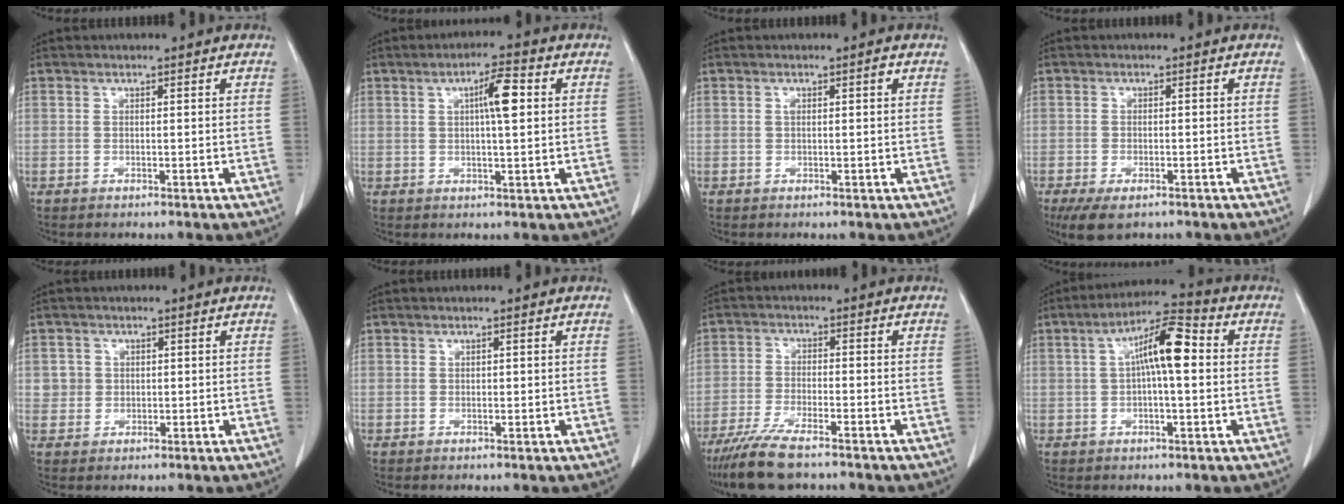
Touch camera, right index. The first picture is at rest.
{"total": 5.3, "force": [1.2, 0.6, 5.1], "torque": [-0.086, 0.007, 0.019]}
{"total": 1.2, "force": [0.4, 0.3, 1.0], "torque": [-0.015, 0.009, 0.008]}
{"total": 5.6, "force": [-3.9, 2.1, 3.4], "torque": [-0.061, -0.012, -0.059]}
{"total": 2.3, "force": [0.4, 2.3, 0.0], "torque": [0.012, 0.005, 0.007]}
{"total": 0.0}
{"total": 8.3, "force": [-6.5, 1.2, 5.0], "torque": [-0.097, -0.023, -0.111]}
{"total": 9.1, "force": [1.2, 1.8, 8.8], "torque": [-0.156, 0.029, 0.014]}